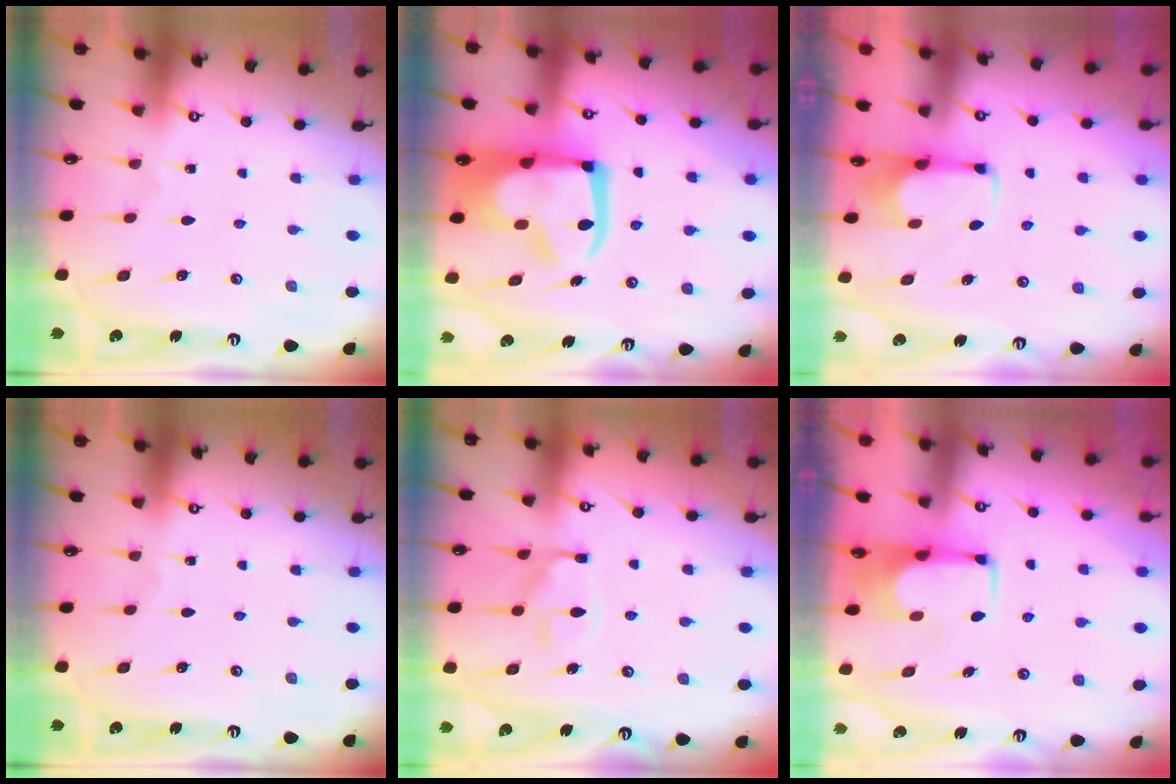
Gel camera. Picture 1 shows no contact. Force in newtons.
{"total": 12.2, "press": 12.0, "slide": 1.7}
{"total": 2.4, "press": 2.2, "slide": 0.8}
{"total": 0.0}
{"total": 12.4, "press": 12.4, "slide": 1.2}
{"total": 1.6, "press": 1.5, "slide": 0.1}